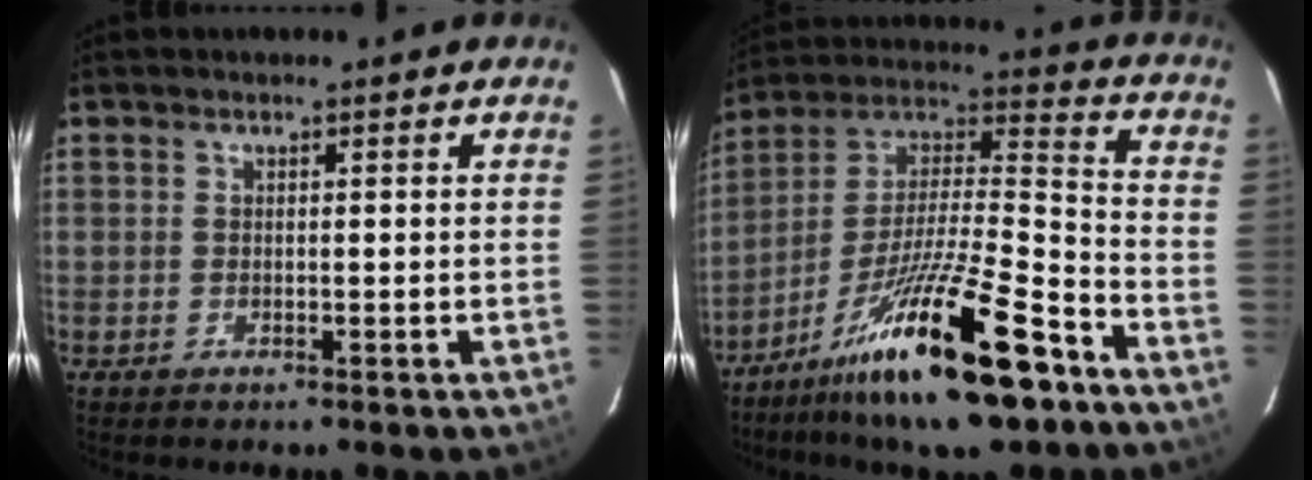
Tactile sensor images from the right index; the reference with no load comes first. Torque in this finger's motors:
{"motor_torque": [0.96, -1.17, 1.05, 0.21]}